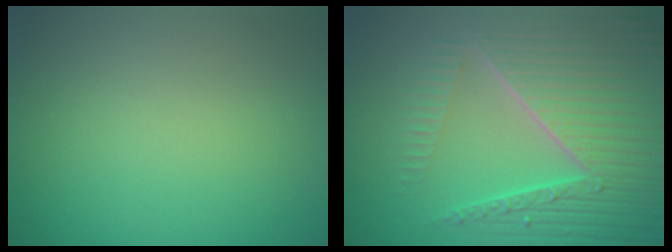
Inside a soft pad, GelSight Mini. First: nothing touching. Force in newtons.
{"total": 9.0, "press": 6.0, "slide": 6.8}